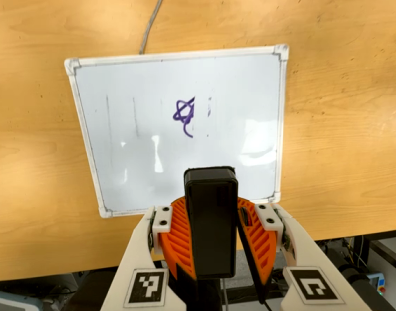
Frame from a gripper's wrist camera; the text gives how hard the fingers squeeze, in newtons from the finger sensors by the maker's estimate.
{"total": 9.6, "left": 10.1, "right": 9.0}